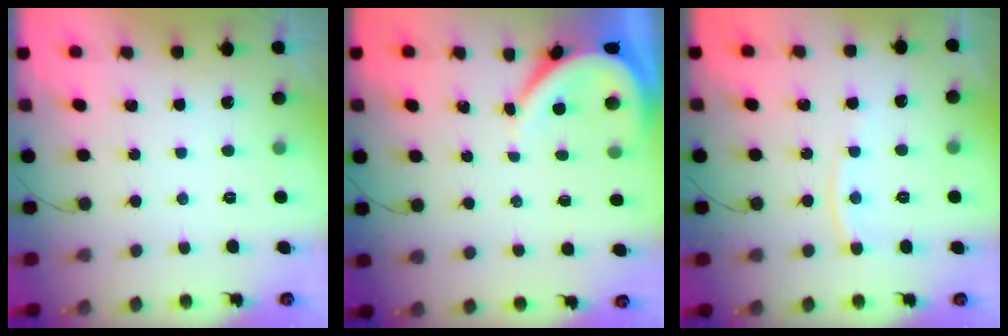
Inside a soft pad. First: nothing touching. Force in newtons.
{"total": 4.5, "press": 4.5, "slide": 0.5}
{"total": 5.9, "press": 5.9, "slide": 0.7}